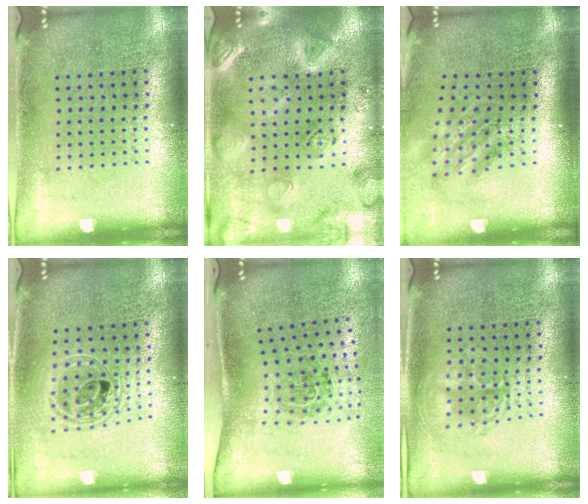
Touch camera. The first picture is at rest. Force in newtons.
{"total": 3.0, "press": 2.9, "slide": 0.8}
{"total": 1.8, "press": 1.3, "slide": 1.3}
{"total": 1.6, "press": 1.4, "slide": 0.9}
{"total": 1.8, "press": 1.1, "slide": 1.4}
{"total": 1.3, "press": 1.3, "slide": 0.2}